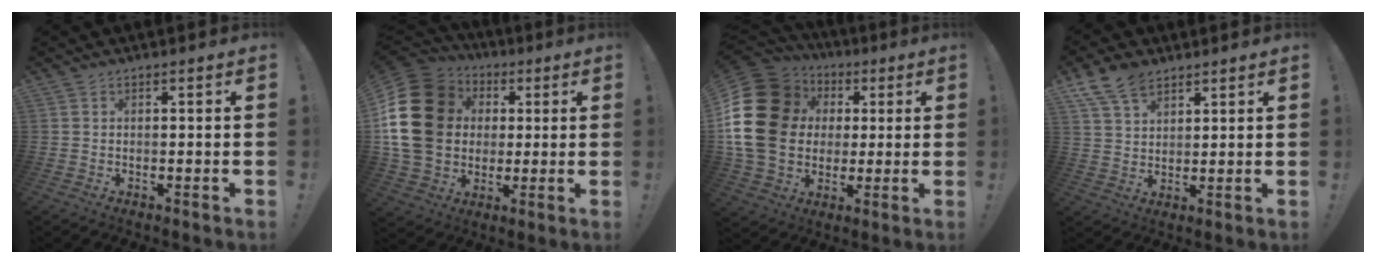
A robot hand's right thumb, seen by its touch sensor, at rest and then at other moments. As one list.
[{"total": 22.7, "force": [2.6, 18.2, 13.3], "torque": [-0.241, 0.004, 0.063]}, {"total": 23.3, "force": [2.7, 18.8, 13.6], "torque": [-0.253, -0.004, 0.072]}, {"total": 8.9, "force": [6.2, 4.8, 4.1], "torque": [-0.078, -0.024, 0.122]}]